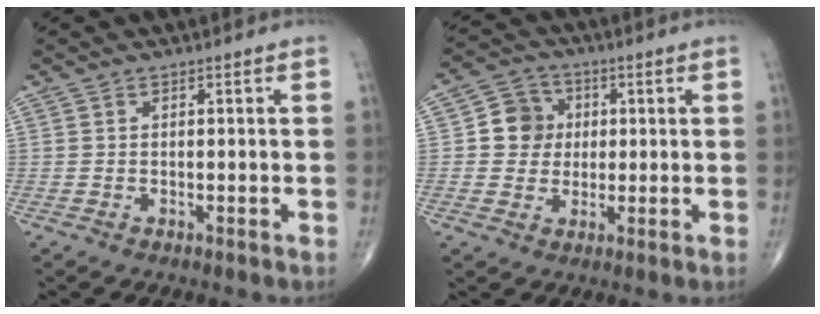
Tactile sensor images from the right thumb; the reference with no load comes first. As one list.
[{"total": 7.2, "force": [0.9, 6.6, 2.6], "torque": [-0.011, 0.005, 0.006]}]